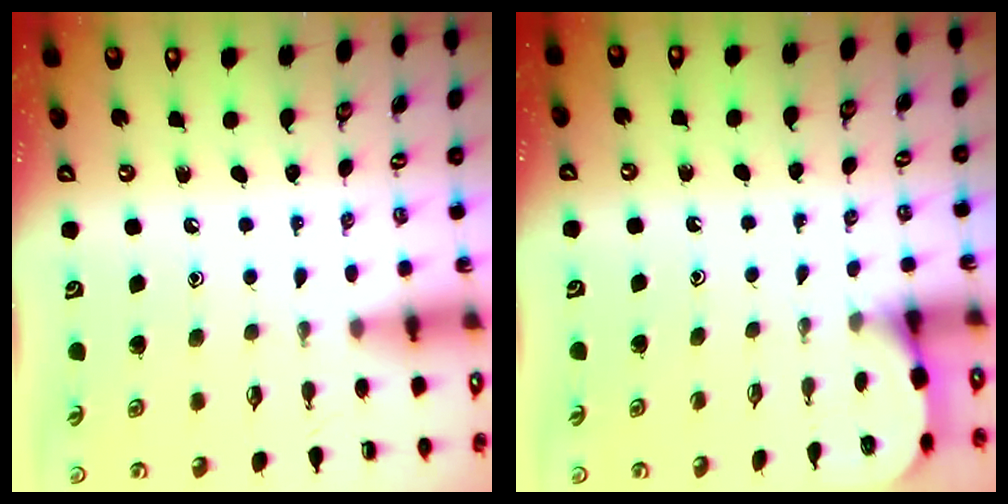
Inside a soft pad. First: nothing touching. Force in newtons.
{"total": 2.3, "press": 2.3, "slide": 0.2}